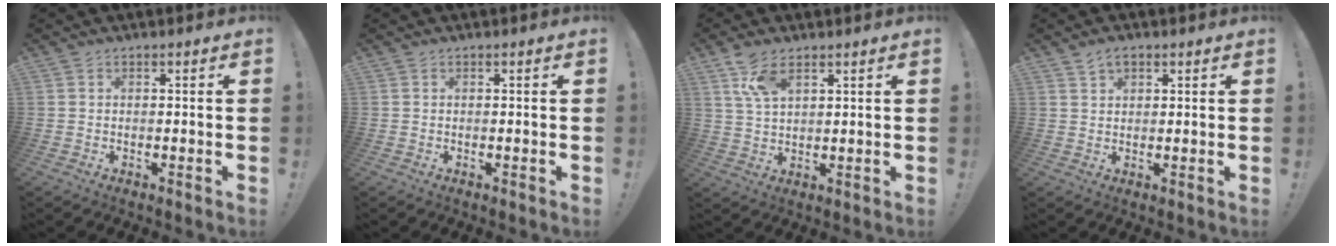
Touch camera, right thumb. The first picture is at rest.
{"total": 0.0}
{"total": 7.8, "force": [4.8, 3.1, 5.3], "torque": [-0.093, -0.017, 0.089]}
{"total": 3.0, "force": [2.0, 1.6, 1.6], "torque": [-0.020, -0.008, 0.033]}